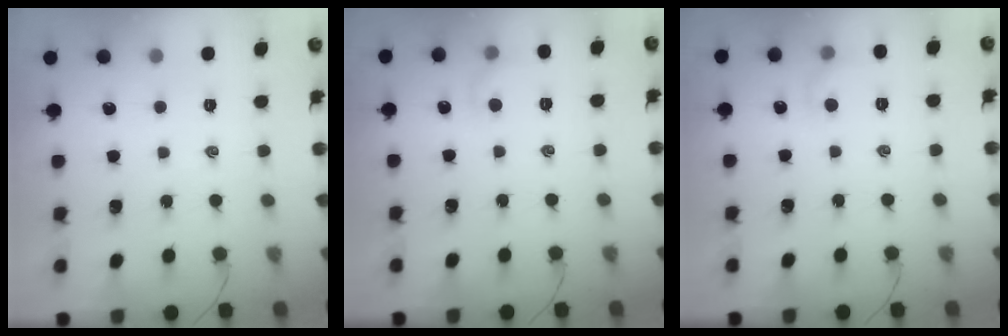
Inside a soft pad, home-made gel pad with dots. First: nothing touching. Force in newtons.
{"total": 6.2, "press": 6.0, "slide": 1.4}
{"total": 6.2, "press": 6.0, "slide": 1.4}